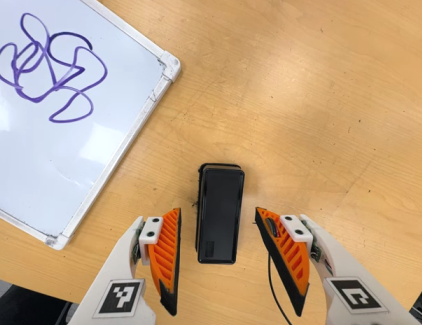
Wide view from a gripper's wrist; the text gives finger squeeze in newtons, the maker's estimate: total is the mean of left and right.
{"total": 0.0}